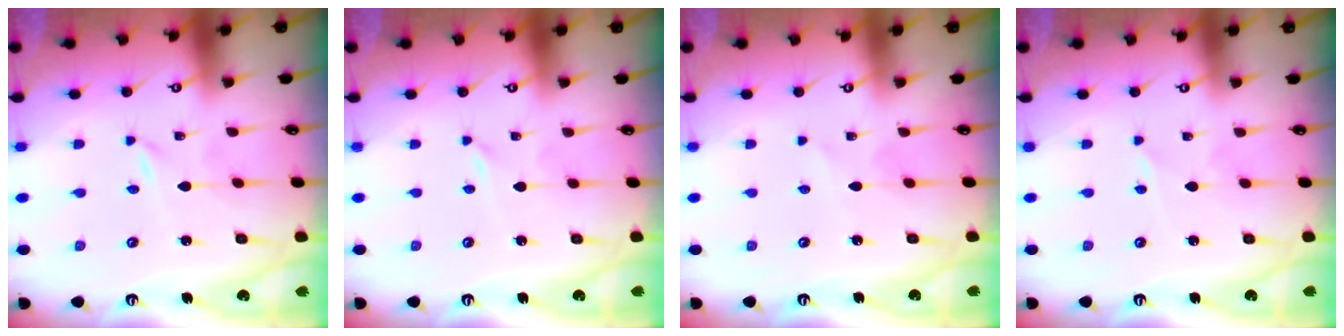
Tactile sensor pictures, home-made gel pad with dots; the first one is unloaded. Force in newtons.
{"total": 0.0}
{"total": 2.4, "press": 2.3, "slide": 0.3}
{"total": 2.6, "press": 2.6, "slide": 0.2}